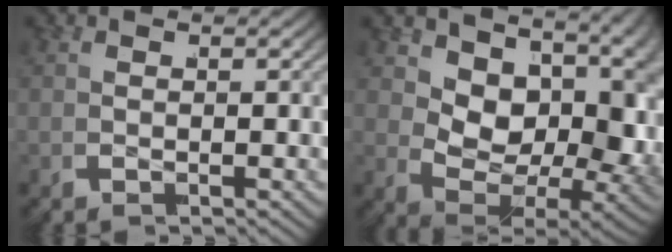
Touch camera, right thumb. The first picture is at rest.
{"total": 15.5, "force": [-0.1, 9.5, 12.3], "torque": [-0.228, -0.057, 0.028]}